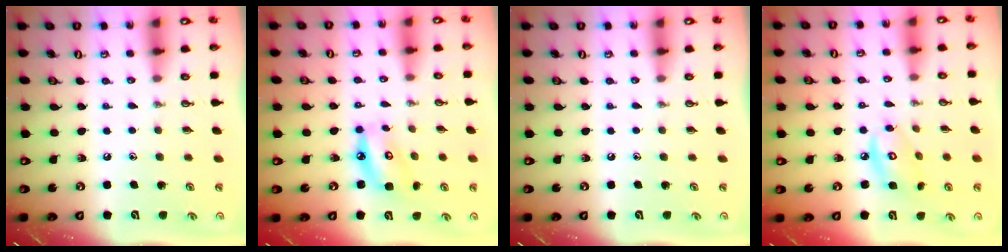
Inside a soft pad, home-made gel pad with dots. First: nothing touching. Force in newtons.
{"total": 8.6, "press": 8.6, "slide": 0.9}
{"total": 0.0}
{"total": 8.1, "press": 8.1, "slide": 0.5}